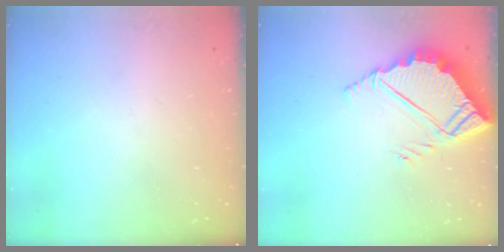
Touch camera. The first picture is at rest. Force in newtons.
{"total": 7.8, "press": 7.7, "slide": 0.5}